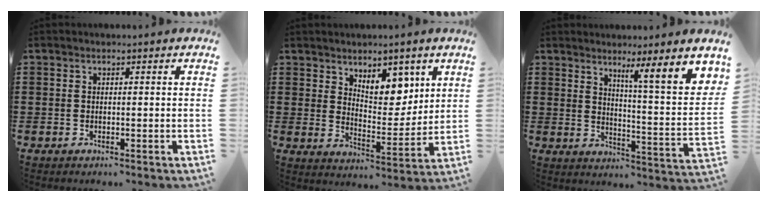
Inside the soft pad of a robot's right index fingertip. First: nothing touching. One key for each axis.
{"total": 7.2, "fx": 5.0, "fy": 3.9, "fz": 3.5, "tx": -0.055, "ty": -0.021, "tz": 0.086}
{"total": 6.8, "fx": 4.4, "fy": -0.5, "fz": 5.2, "tx": -0.079, "ty": -0.040, "tz": 0.064}